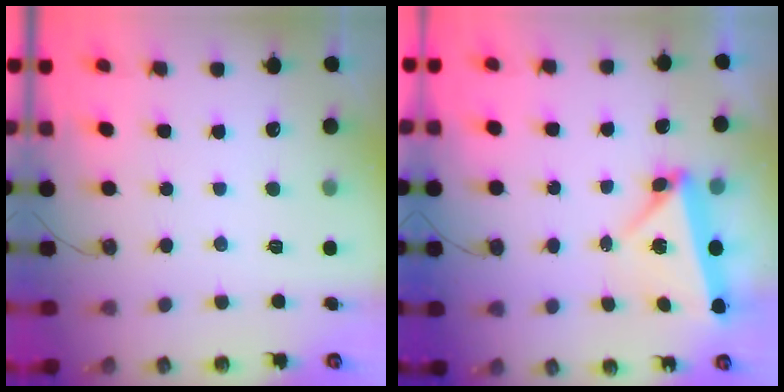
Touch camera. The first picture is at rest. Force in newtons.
{"total": 5.5, "press": 5.5, "slide": 0.2}